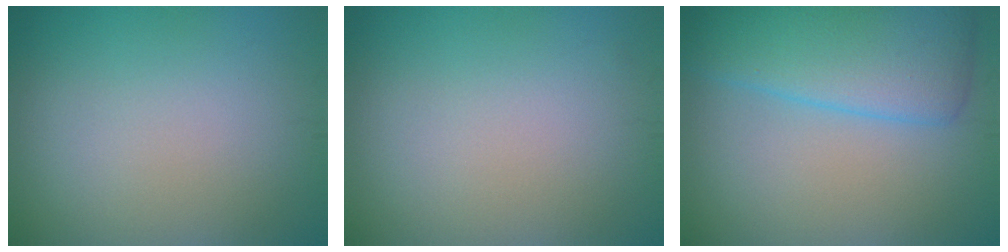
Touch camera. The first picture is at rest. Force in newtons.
{"total": 0.0}
{"total": 6.8, "press": 6.8, "slide": 0.3}